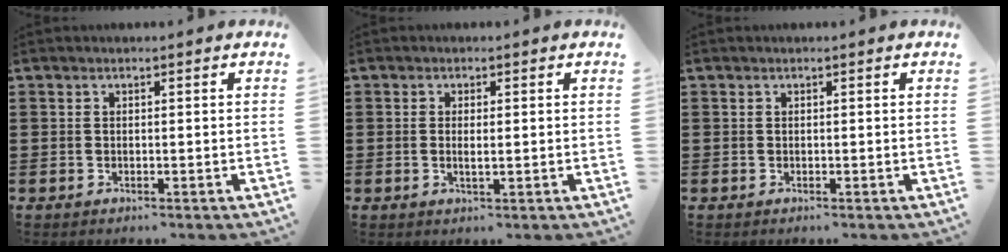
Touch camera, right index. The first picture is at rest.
{"total": 1.5, "force": [0.0, 0.4, 1.4], "torque": [-0.025, 0.000, -0.001]}
{"total": 0.0}